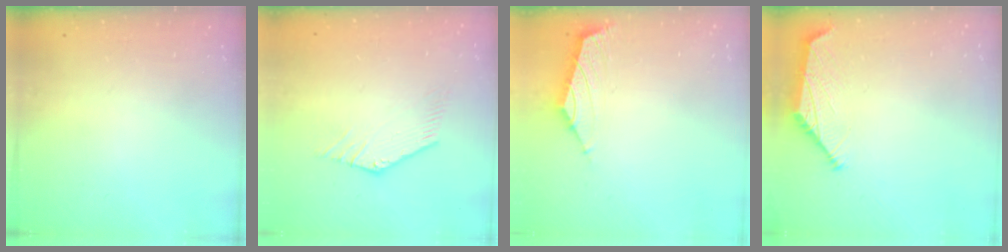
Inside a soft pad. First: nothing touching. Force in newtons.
{"total": 0.5, "press": 0.3, "slide": 0.4}
{"total": 1.8, "press": 1.6, "slide": 0.7}
{"total": 0.0}